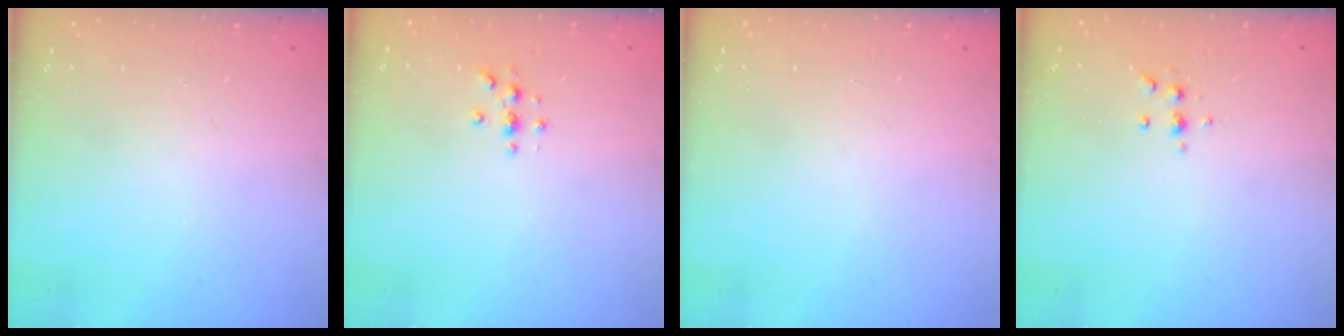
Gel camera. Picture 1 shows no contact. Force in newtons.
{"total": 2.7, "press": 2.7, "slide": 0.3}
{"total": 0.0}
{"total": 3.9, "press": 3.8, "slide": 0.8}